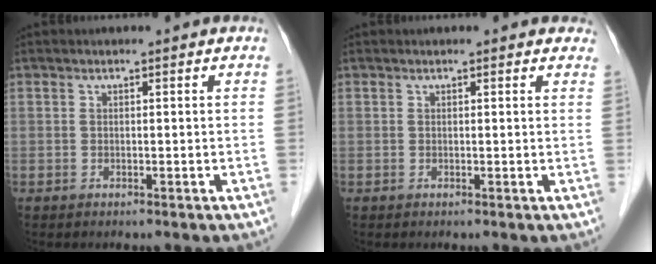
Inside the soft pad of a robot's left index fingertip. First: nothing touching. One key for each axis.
{"total": 2.3, "fx": 1.9, "fy": 0.8, "fz": 1.0, "tx": -0.007, "ty": 0.006, "tz": 0.008}